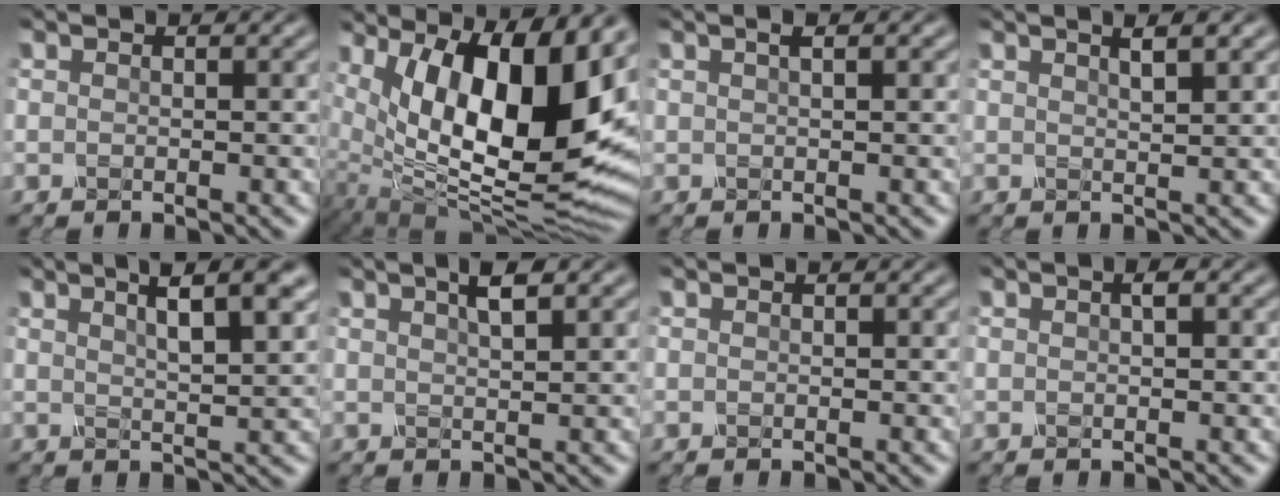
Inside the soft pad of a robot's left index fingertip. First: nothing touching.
{"total": 17.5, "force": [5.7, 7.3, 14.9], "torque": [-0.213, 0.028, 0.098]}
{"total": 2.8, "force": [1.2, 1.2, 2.2], "torque": [-0.010, 0.015, -0.011]}
{"total": 3.2, "force": [1.9, 0.8, 2.4], "torque": [-0.014, 0.012, 0.009]}
{"total": 7.0, "force": [3.6, 2.2, 5.6], "torque": [-0.051, 0.028, 0.033]}
{"total": 2.5, "force": [1.2, 0.5, 2.1], "torque": [-0.027, 0.006, 0.020]}
{"total": 0.0}
{"total": 0.9, "force": [0.1, 0.1, 0.8], "torque": [-0.017, 0.002, 0.003]}